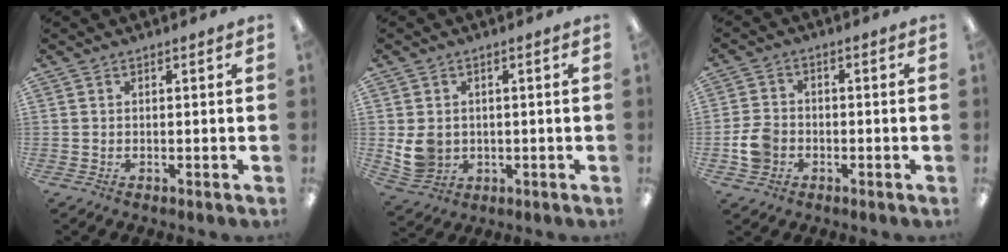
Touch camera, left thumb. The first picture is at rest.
{"total": 6.3, "force": [0.4, 5.6, 2.8], "torque": [-0.055, 0.006, 0.012]}
{"total": 5.9, "force": [-1.8, 4.8, 2.9], "torque": [-0.061, 0.012, -0.031]}